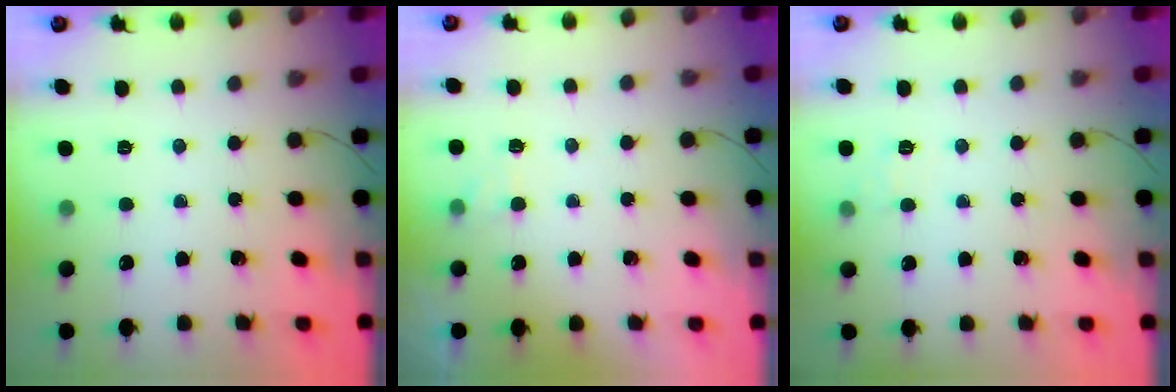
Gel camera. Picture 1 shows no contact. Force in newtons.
{"total": 2.6, "press": 2.4, "slide": 1.2}
{"total": 5.0, "press": 4.7, "slide": 1.4}